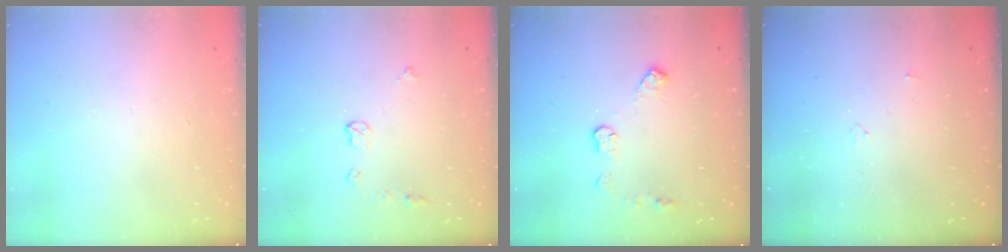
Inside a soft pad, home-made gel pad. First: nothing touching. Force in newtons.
{"total": 5.9, "press": 5.8, "slide": 0.7}
{"total": 7.4, "press": 7.4, "slide": 0.3}
{"total": 2.7, "press": 2.7, "slide": 0.5}